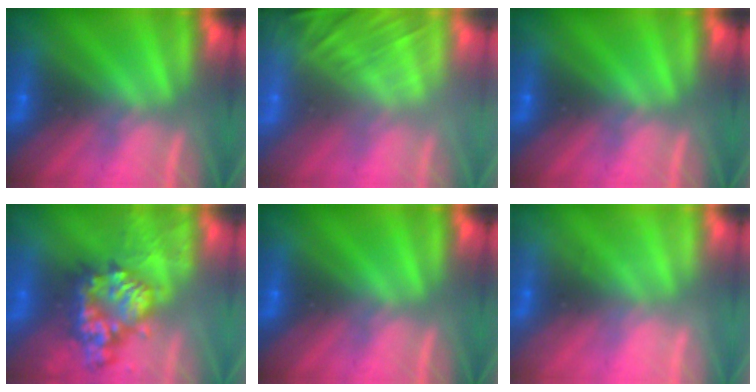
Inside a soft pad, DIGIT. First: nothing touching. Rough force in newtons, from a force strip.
{"total": 7.2}
{"total": 0.0}
{"total": 8.0}
{"total": 0.0}
{"total": 1.9}